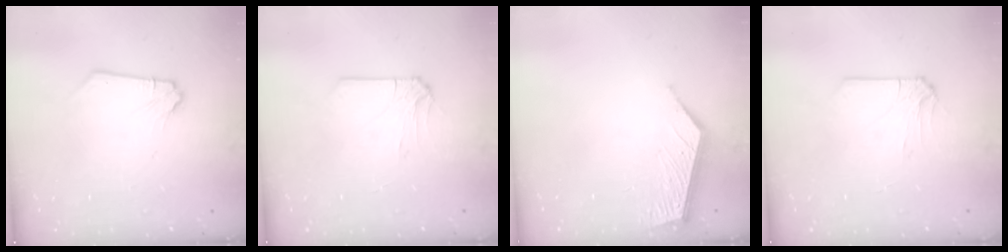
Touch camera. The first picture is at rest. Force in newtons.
{"total": 2.8, "press": 2.7, "slide": 0.6}
{"total": 6.5, "press": 6.5, "slide": 0.6}
{"total": 2.8, "press": 2.7, "slide": 0.6}